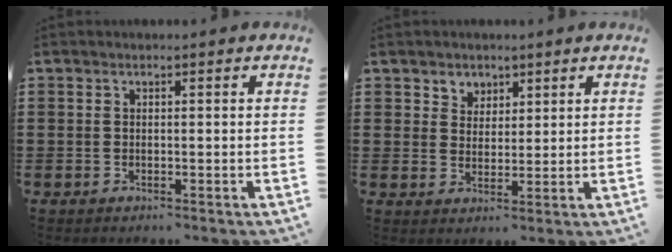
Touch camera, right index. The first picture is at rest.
{"total": 3.3, "force": [2.2, 2.5, -0.1], "torque": [-0.014, 0.008, 0.040]}